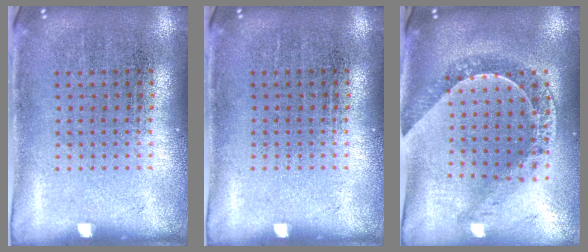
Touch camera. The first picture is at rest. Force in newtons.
{"total": 0.0}
{"total": 1.1, "press": 1.1, "slide": 0.3}